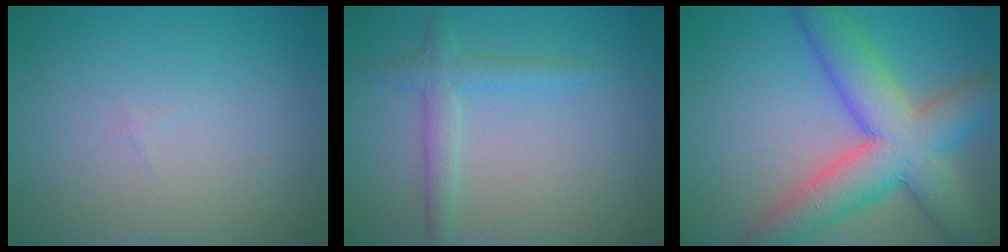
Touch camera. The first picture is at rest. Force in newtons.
{"total": 2.2, "press": 2.2, "slide": 0.1}
{"total": 9.3, "press": 9.3, "slide": 0.6}